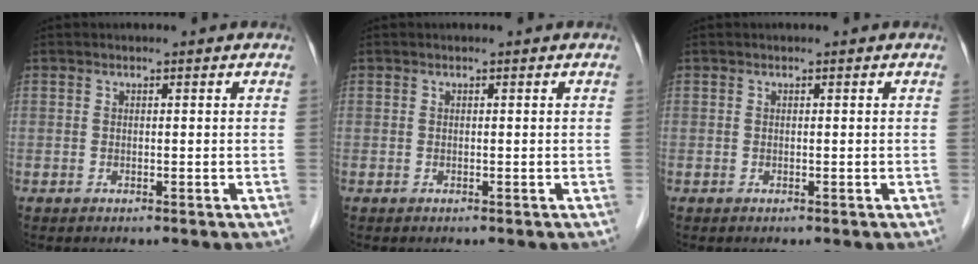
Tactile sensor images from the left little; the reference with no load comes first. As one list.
[{"total": 0.0}, {"total": 0.0}]